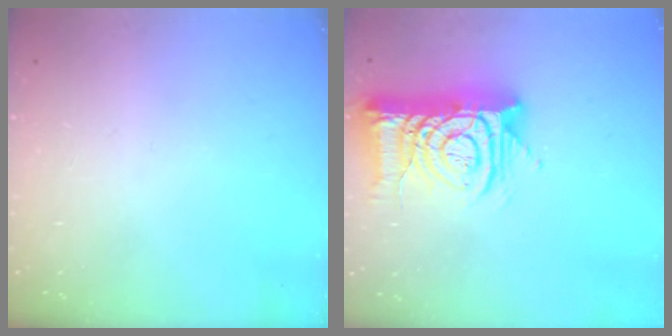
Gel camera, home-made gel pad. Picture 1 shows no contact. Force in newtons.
{"total": 15.3, "press": 15.2, "slide": 1.7}